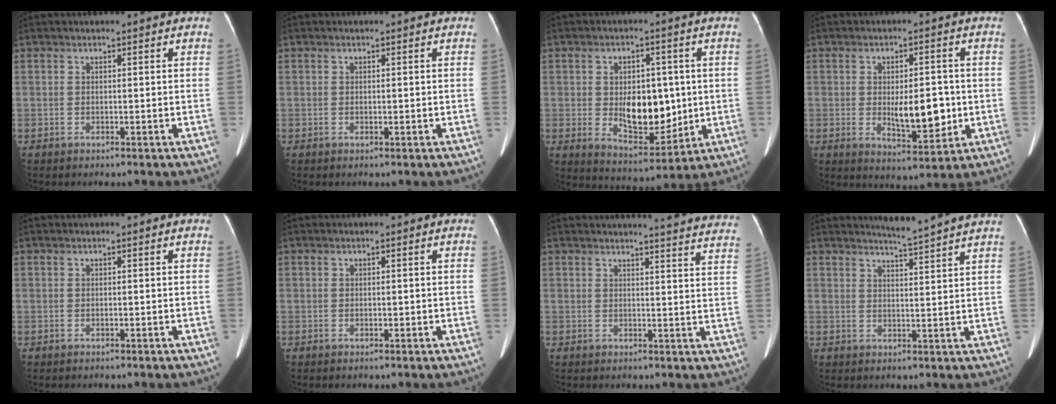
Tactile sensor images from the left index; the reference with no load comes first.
{"total": 0.6, "force": [-0.1, 0.3, 0.5], "torque": [-0.008, -0.001, -0.001]}
{"total": 10.2, "force": [0.0, 5.7, 8.5], "torque": [-0.135, 0.000, 0.014]}
{"total": 8.4, "force": [-0.9, 3.2, 7.8], "torque": [-0.118, -0.009, -0.007]}
{"total": 0.0}
{"total": 0.7, "force": [-0.2, 0.4, 0.6], "torque": [-0.009, 0.000, -0.001]}
{"total": 16.9, "force": [16.4, 0.6, 4.4], "torque": [-0.039, -0.077, 0.162]}
{"total": 5.9, "force": [5.5, -1.5, 1.5], "torque": [-0.032, -0.009, 0.071]}